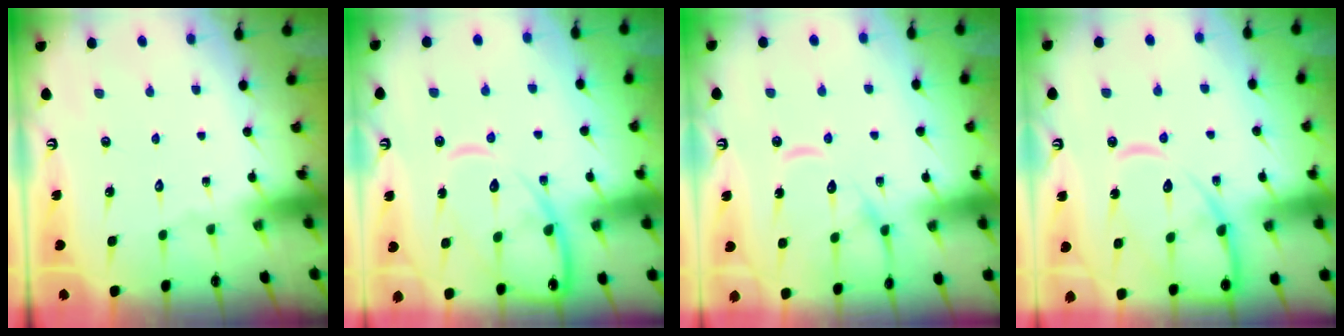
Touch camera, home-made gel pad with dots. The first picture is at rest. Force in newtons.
{"total": 14.6, "press": 14.5, "slide": 1.5}
{"total": 12.9, "press": 12.8, "slide": 1.4}
{"total": 13.8, "press": 13.7, "slide": 1.4}